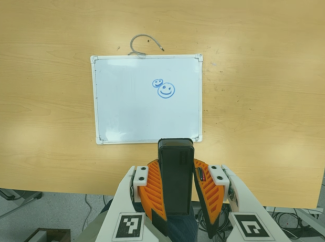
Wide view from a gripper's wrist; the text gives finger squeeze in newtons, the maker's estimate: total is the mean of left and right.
{"total": 9.0, "left": 7.6, "right": 10.5}